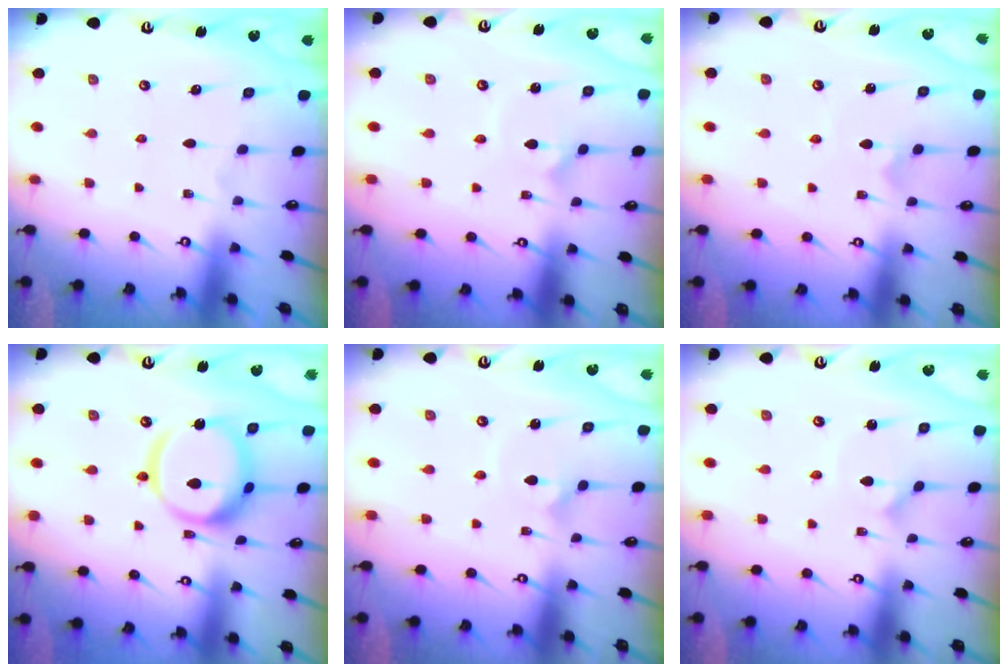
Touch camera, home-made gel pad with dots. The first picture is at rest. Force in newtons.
{"total": 2.7, "press": 2.7, "slide": 0.4}
{"total": 2.5, "press": 2.5, "slide": 0.3}
{"total": 15.8, "press": 15.7, "slide": 1.8}
{"total": 2.6, "press": 2.6, "slide": 0.2}
{"total": 1.2, "press": 1.2, "slide": 0.1}